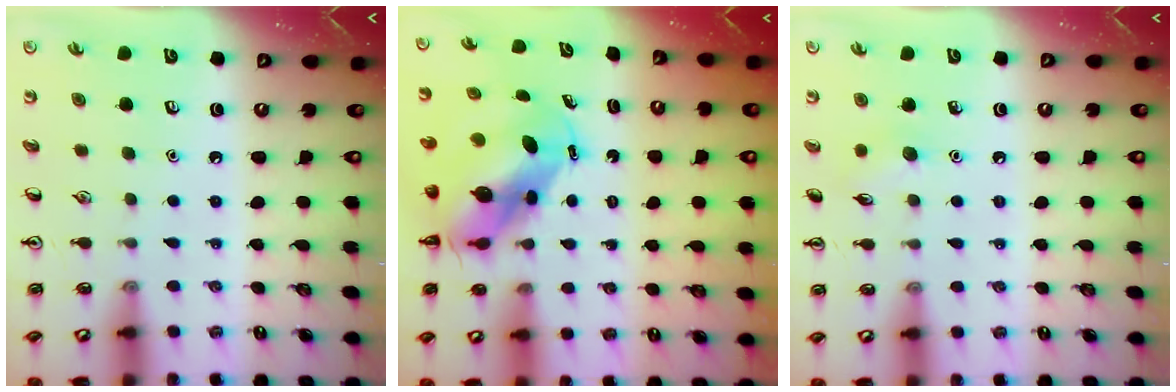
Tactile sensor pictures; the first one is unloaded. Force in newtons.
{"total": 6.8, "press": 6.6, "slide": 1.4}
{"total": 6.1, "press": 5.8, "slide": 2.0}